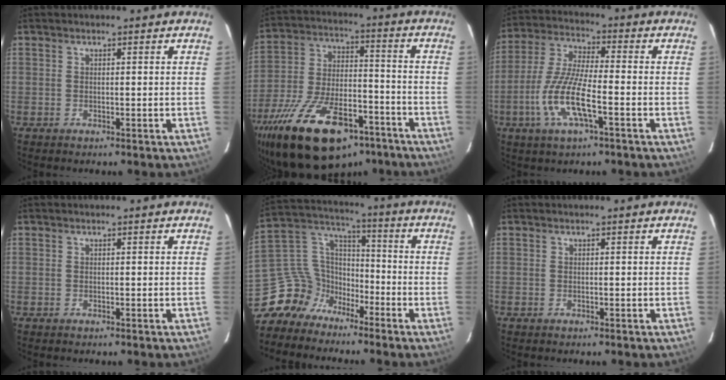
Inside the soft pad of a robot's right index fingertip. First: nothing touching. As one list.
[{"total": 26.4, "force": [-17.5, 11.8, 15.8], "torque": [-0.312, -0.020, -0.268]}, {"total": 12.0, "force": [-4.4, 2.5, 10.9], "torque": [-0.232, -0.008, -0.086]}, {"total": 0.0}, {"total": 11.6, "force": [-9.0, 7.1, 1.4], "torque": [-0.053, 0.049, -0.175]}, {"total": 0.0}]